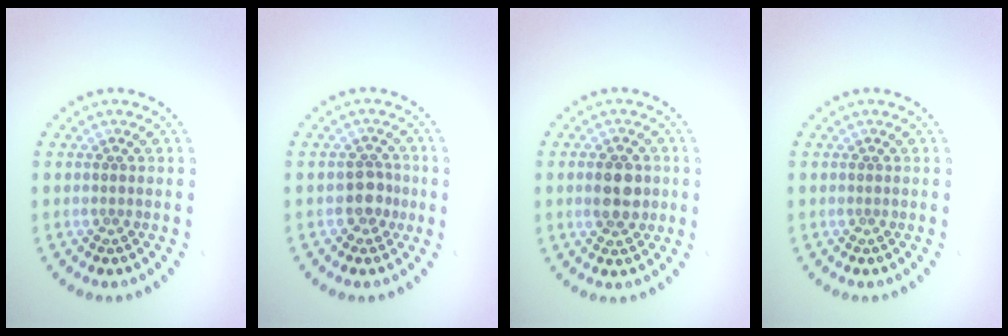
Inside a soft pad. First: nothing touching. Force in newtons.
{"total": 2.1, "press": 1.9, "slide": 0.9}
{"total": 3.6, "press": 3.6, "slide": 0.2}
{"total": 0.0}